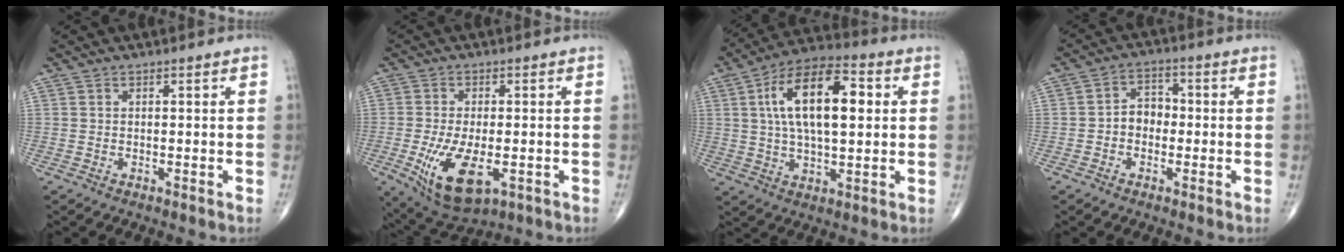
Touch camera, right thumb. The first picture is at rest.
{"total": 11.8, "force": [-3.4, 5.6, 9.8], "torque": [-0.179, -0.013, -0.045]}
{"total": 17.3, "force": [3.4, 7.9, 15.0], "torque": [-0.249, 0.015, 0.052]}
{"total": 4.9, "force": [-0.9, 3.8, 3.0], "torque": [-0.027, 0.023, -0.025]}